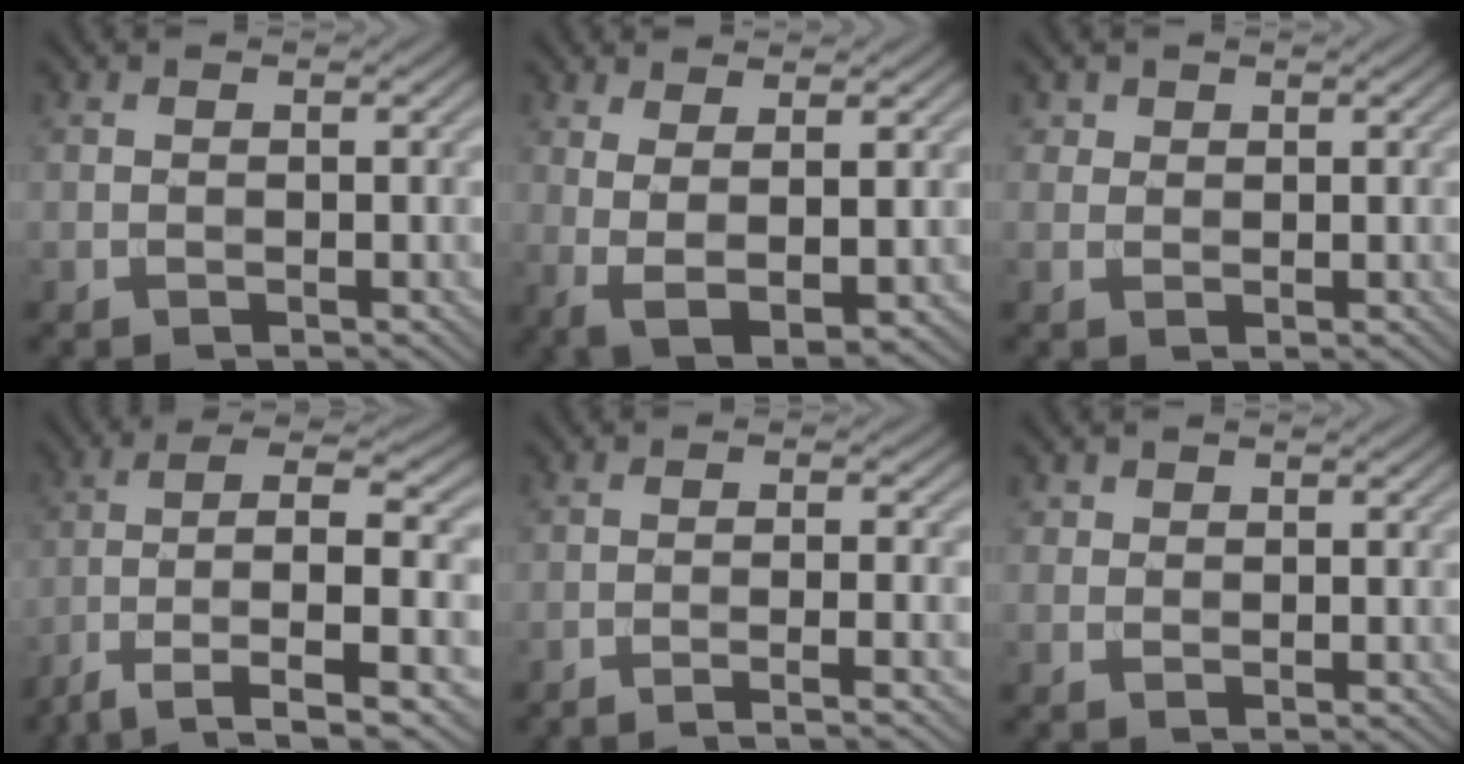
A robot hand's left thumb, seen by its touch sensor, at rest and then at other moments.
{"total": 4.8, "force": [1.1, 1.1, 4.6], "torque": [-0.102, -0.009, 0.029]}
{"total": 1.5, "force": [1.0, 1.1, 0.4], "torque": [-0.007, 0.001, 0.019]}
{"total": 9.7, "force": [-3.8, 3.2, 8.3], "torque": [-0.158, -0.006, -0.067]}
{"total": 4.5, "force": [-2.6, 0.4, 3.6], "torque": [-0.052, 0.014, -0.062]}
{"total": 1.1, "force": [0.7, 0.8, 0.3], "torque": [-0.004, -0.001, 0.014]}